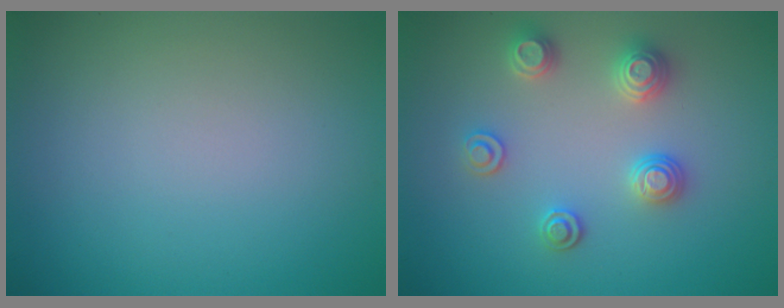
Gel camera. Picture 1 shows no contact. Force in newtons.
{"total": 2.9, "press": 2.8, "slide": 0.6}